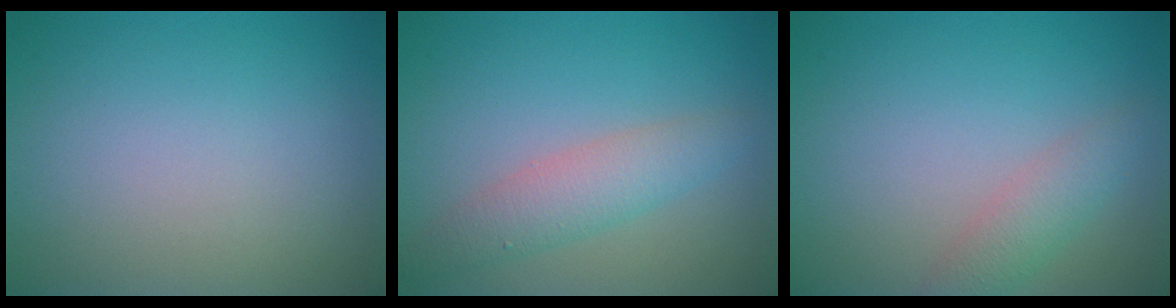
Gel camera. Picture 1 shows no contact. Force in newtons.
{"total": 3.2, "press": 3.2, "slide": 0.1}
{"total": 2.3, "press": 2.3, "slide": 0.0}